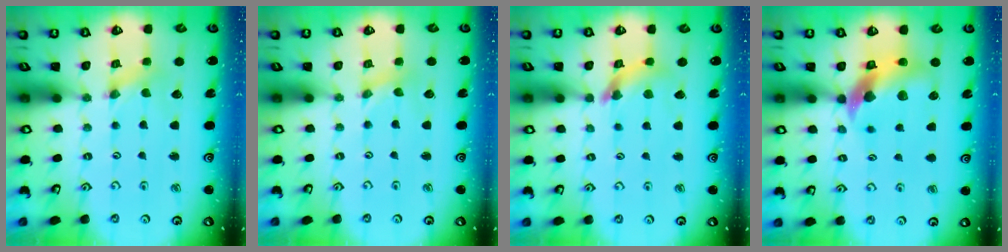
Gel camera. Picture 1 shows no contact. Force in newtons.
{"total": 0.0}
{"total": 9.1, "press": 9.1, "slide": 0.8}
{"total": 11.1, "press": 11.0, "slide": 1.6}